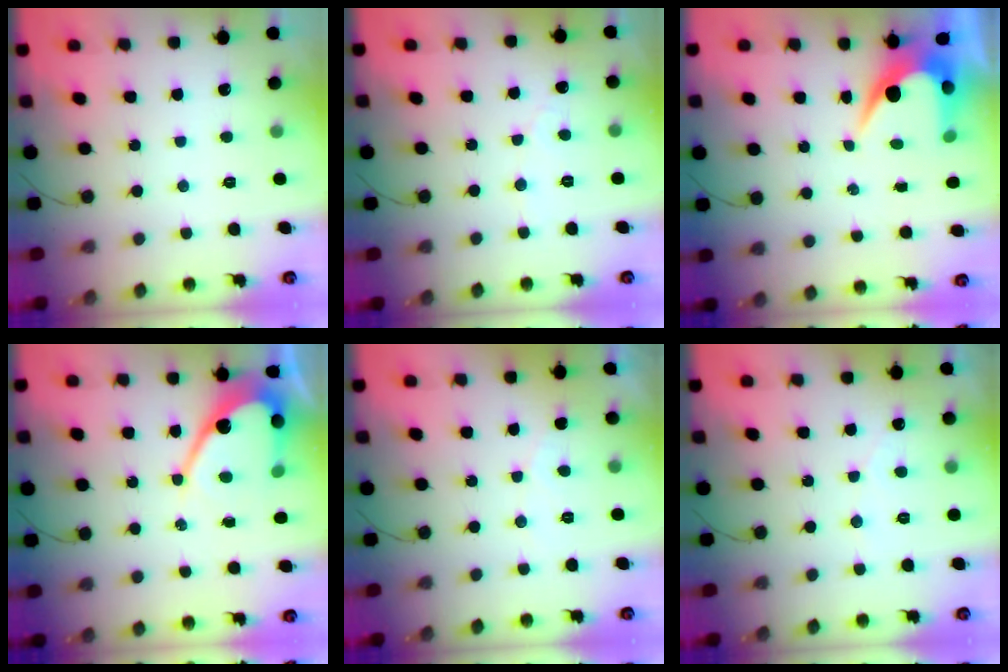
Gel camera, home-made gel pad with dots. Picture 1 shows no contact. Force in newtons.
{"total": 3.0, "press": 3.0, "slide": 0.2}
{"total": 6.8, "press": 6.8, "slide": 0.4}
{"total": 12.4, "press": 12.4, "slide": 0.8}
{"total": 2.2, "press": 2.2, "slide": 0.1}
{"total": 2.5, "press": 2.5, "slide": 0.1}